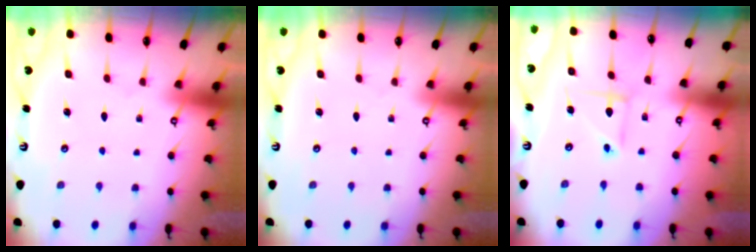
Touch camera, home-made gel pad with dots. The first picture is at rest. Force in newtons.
{"total": 0.0}
{"total": 4.8, "press": 4.7, "slide": 0.5}